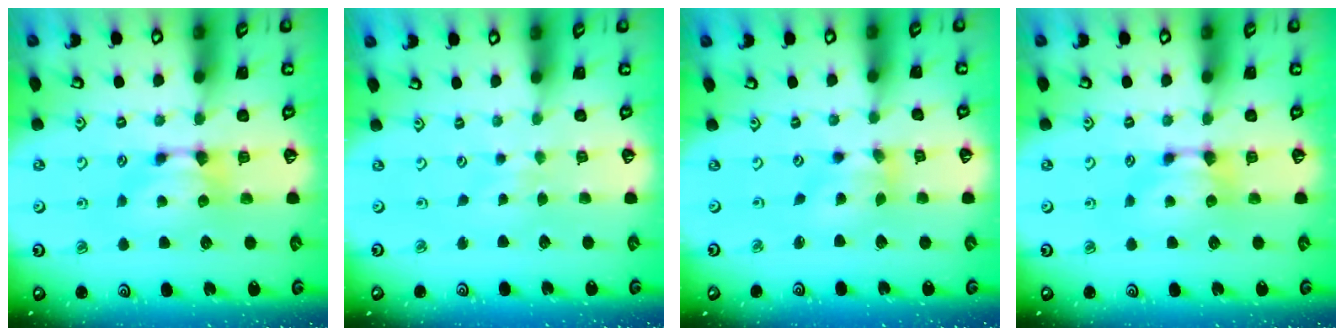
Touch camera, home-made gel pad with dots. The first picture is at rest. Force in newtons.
{"total": 4.2, "press": 4.1, "slide": 0.3}
{"total": 2.5, "press": 2.1, "slide": 1.5}
{"total": 0.0}